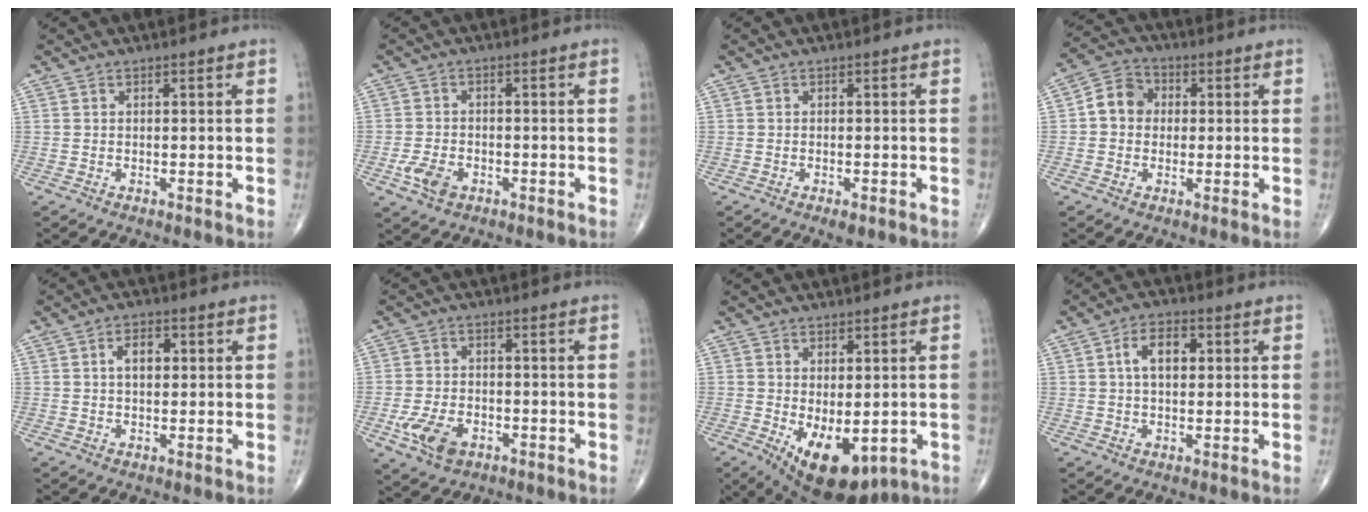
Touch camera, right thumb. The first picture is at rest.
{"total": 5.1, "force": [-2.1, 3.4, 3.1], "torque": [-0.061, 0.006, -0.038]}
{"total": 1.8, "force": [-0.9, 0.7, 1.4], "torque": [-0.023, -0.001, -0.012]}
{"total": 6.8, "force": [0.3, 5.9, 3.5], "torque": [-0.044, 0.020, -0.009]}
{"total": 4.5, "force": [0.9, 2.7, 3.5], "torque": [-0.052, 0.007, 0.012]}
{"total": 7.9, "force": [-3.2, 5.1, 5.2], "torque": [-0.095, 0.009, -0.052]}
{"total": 12.3, "force": [-3.5, 6.3, 10.0], "torque": [-0.142, -0.013, -0.030]}
{"total": 6.6, "force": [1.4, 3.9, 5.1], "torque": [-0.080, 0.012, 0.019]}